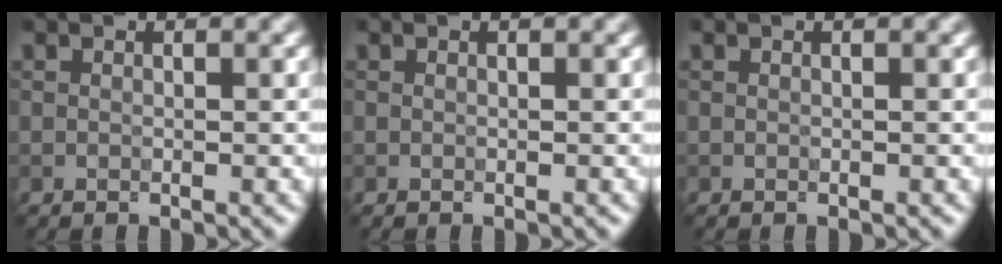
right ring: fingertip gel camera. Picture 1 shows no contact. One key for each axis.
{"total": 0.0}
{"total": 0.0}